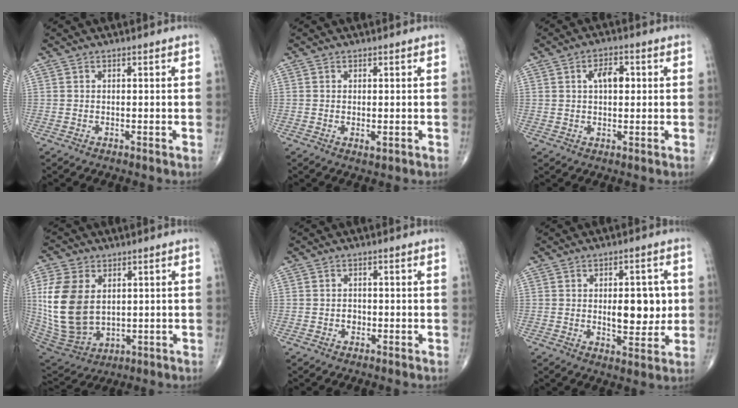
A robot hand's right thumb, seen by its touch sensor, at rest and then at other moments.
{"total": 1.2, "force": [-0.2, 0.5, 1.1], "torque": [-0.018, -0.005, -0.002]}
{"total": 5.0, "force": [1.2, 2.7, 4.0], "torque": [-0.057, 0.005, 0.016]}
{"total": 16.7, "force": [2.4, 11.2, 12.1], "torque": [-0.248, -0.018, 0.062]}
{"total": 1.4, "force": [-0.4, 1.1, 0.7], "torque": [-0.005, 0.004, -0.006]}
{"total": 9.9, "force": [0.6, 4.8, 8.7], "torque": [-0.092, -0.010, 0.017]}